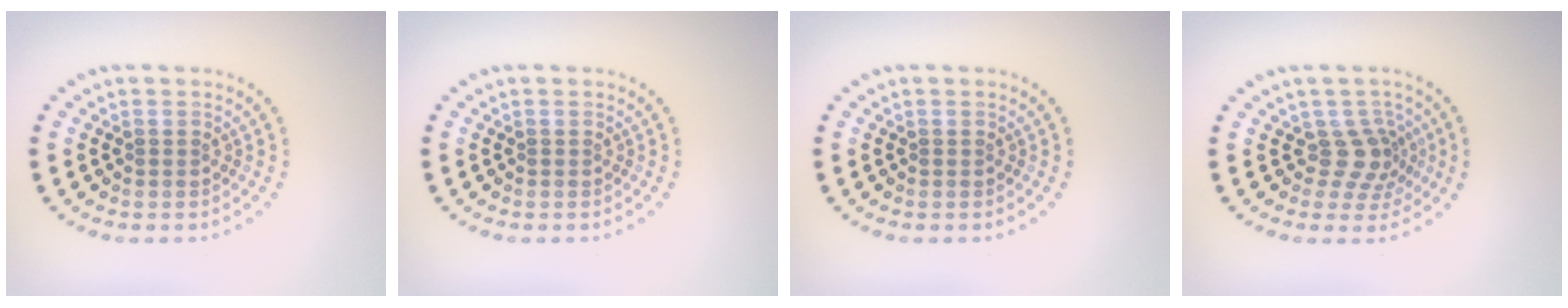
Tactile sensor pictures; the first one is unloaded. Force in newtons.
{"total": 0.0}
{"total": 0.0}
{"total": 2.8, "press": 2.0, "slide": 1.9}